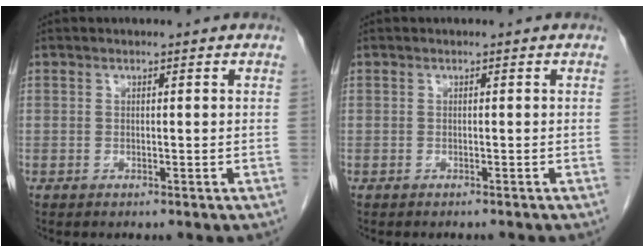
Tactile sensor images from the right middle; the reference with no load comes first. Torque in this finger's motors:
{"motor_torque": [0.07, 0.00, 0.00, 0.00]}